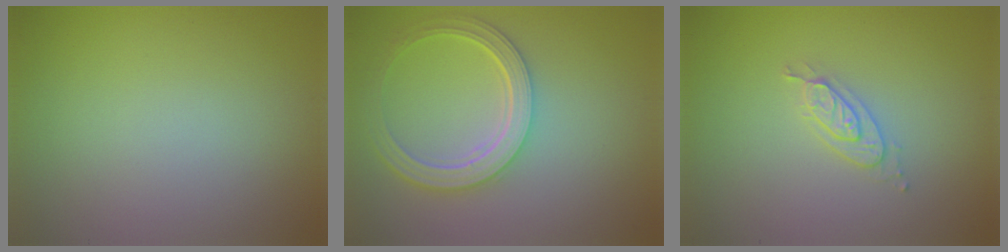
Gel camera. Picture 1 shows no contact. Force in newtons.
{"total": 5.1, "press": 4.0, "slide": 3.1}
{"total": 2.2, "press": 2.2, "slide": 0.3}